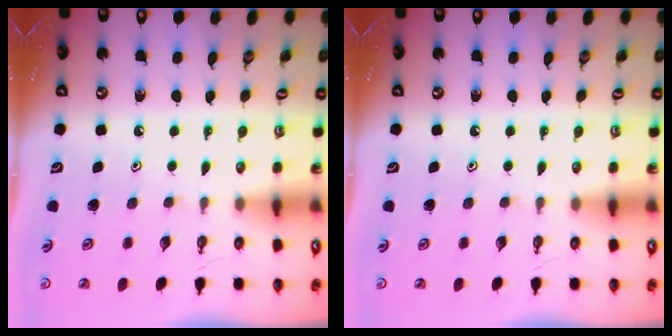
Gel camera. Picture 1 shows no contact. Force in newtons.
{"total": 0.0}